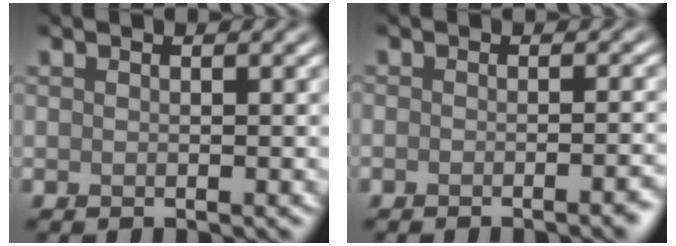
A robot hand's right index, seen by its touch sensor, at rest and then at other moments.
{"total": 2.0, "force": [-1.4, 0.2, 1.3], "torque": [-0.015, -0.001, -0.022]}